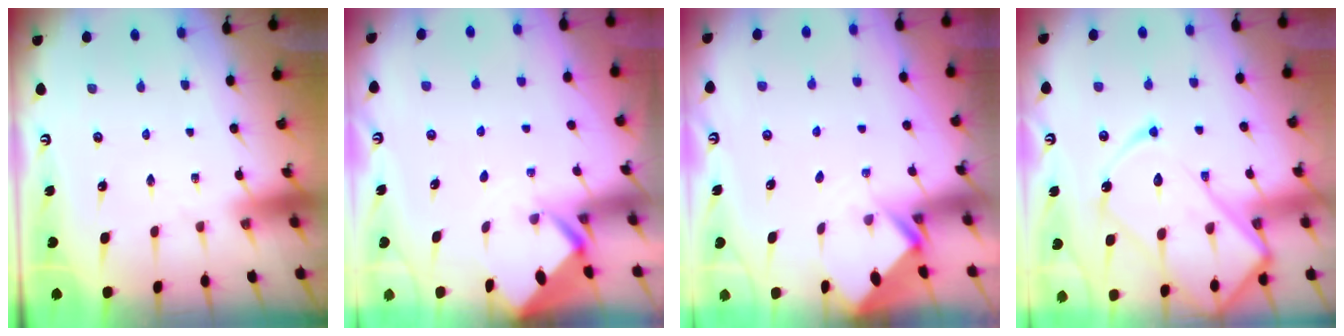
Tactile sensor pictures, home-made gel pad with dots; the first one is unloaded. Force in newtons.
{"total": 2.9, "press": 2.9, "slide": 0.3}
{"total": 2.2, "press": 2.2, "slide": 0.1}
{"total": 19.5, "press": 19.4, "slide": 1.8}